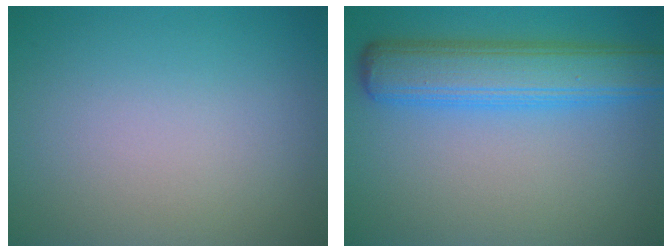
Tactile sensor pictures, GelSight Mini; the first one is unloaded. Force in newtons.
{"total": 6.5, "press": 6.5, "slide": 0.1}